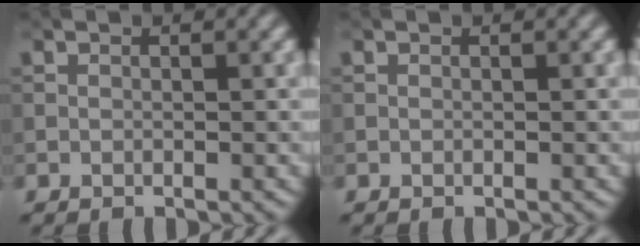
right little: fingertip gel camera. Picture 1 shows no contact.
{"total": 0.0}